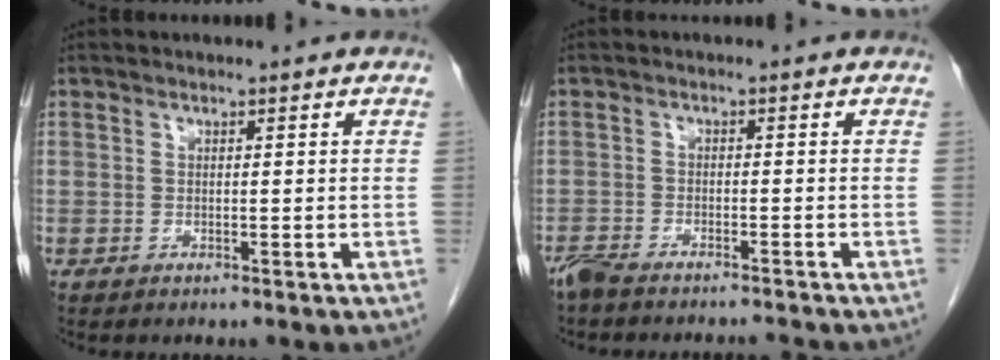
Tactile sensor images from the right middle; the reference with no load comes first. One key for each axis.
{"total": 5.4, "fx": -5.2, "fy": 0.1, "fz": 1.5, "tx": -0.025, "ty": -0.010, "tz": -0.086}